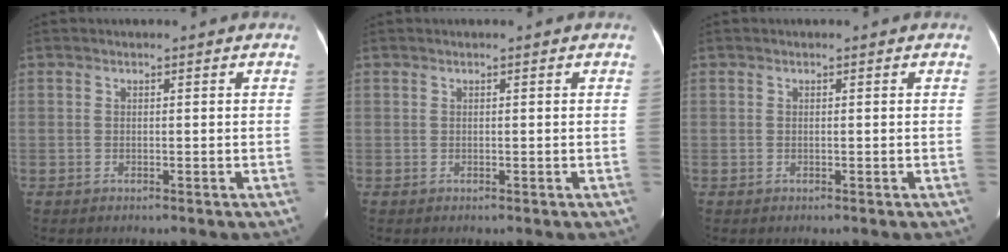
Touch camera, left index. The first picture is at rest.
{"total": 0.0}
{"total": 0.0}